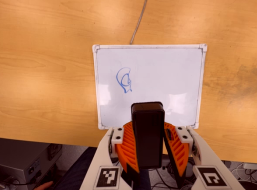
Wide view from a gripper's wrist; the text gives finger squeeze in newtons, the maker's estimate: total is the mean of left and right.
{"total": 8.6, "left": 9.5, "right": 7.6}